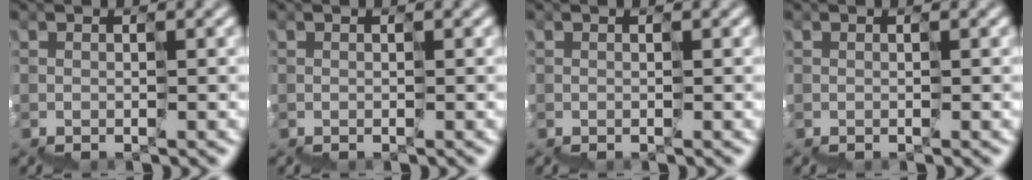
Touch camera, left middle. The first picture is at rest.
{"total": 0.0}
{"total": 0.0}
{"total": 0.0}